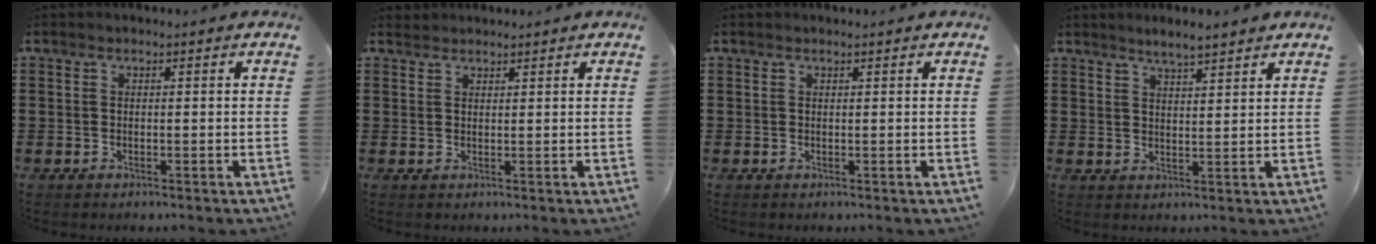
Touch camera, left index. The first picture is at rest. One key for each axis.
{"total": 1.3, "fx": 1.2, "fy": 0.3, "fz": -0.3, "tx": 0.004, "ty": 0.001, "tz": 0.024}
{"total": 0.0}
{"total": 2.9, "fx": 2.8, "fy": 0.1, "fz": 0.6, "tx": -0.019, "ty": -0.004, "tz": 0.051}